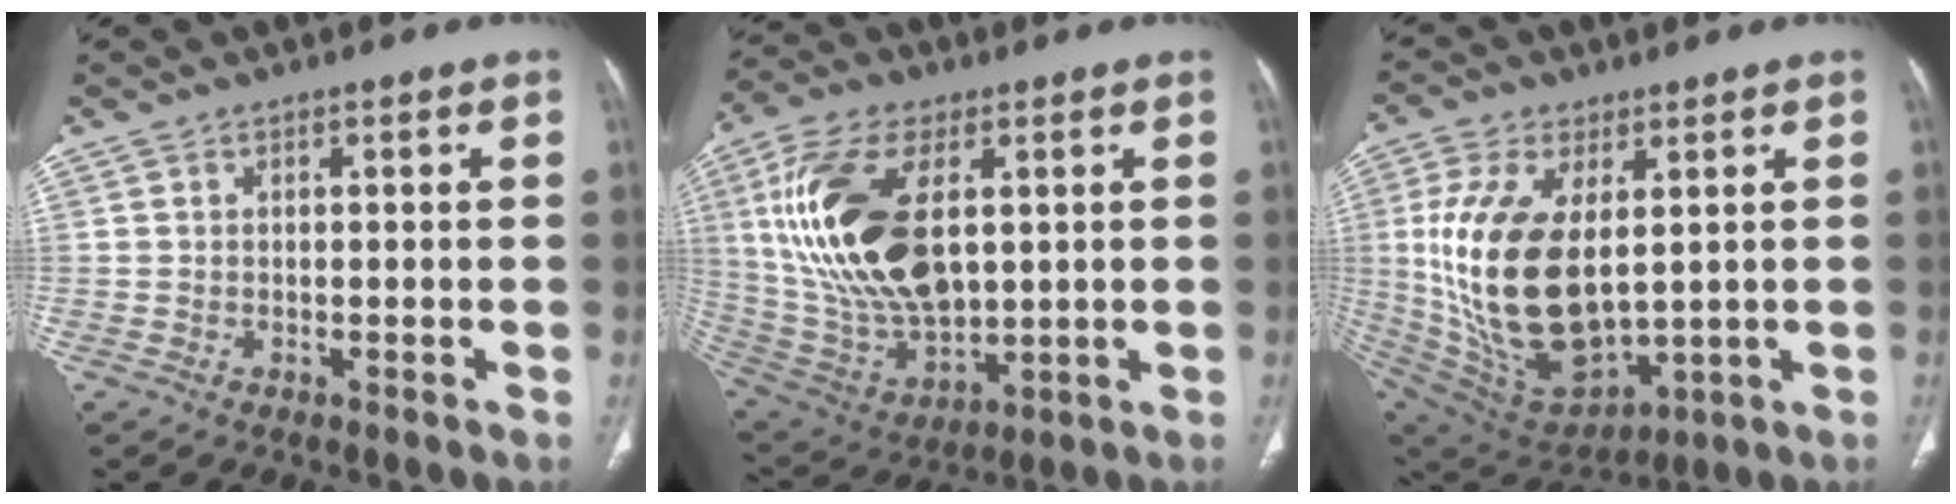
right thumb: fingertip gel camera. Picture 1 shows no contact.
{"total": 23.0, "force": [4.4, 12.4, 18.9], "torque": [-0.374, -0.016, 0.091]}
{"total": 22.5, "force": [2.3, 12.0, 18.9], "torque": [-0.378, -0.024, 0.064]}